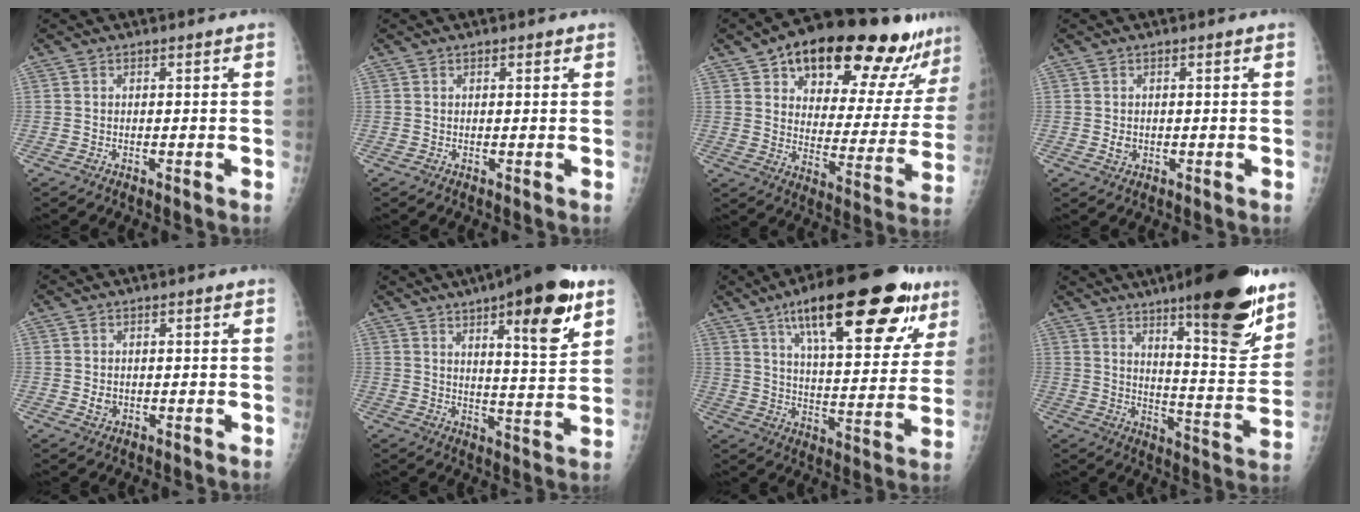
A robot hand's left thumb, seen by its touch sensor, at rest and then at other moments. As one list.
[{"total": 1.0, "force": [0.6, 0.5, 0.7], "torque": [-0.006, -0.001, 0.007]}, {"total": 26.7, "force": [17.9, 10.1, 17.0], "torque": [-0.202, -0.051, 0.252]}, {"total": 1.7, "force": [-0.1, 1.4, 0.9], "torque": [-0.008, 0.001, 0.003]}, {"total": 1.9, "force": [-0.1, 1.7, 1.0], "torque": [-0.009, 0.000, 0.004]}, {"total": 17.0, "force": [9.1, 4.3, 13.7], "torque": [-0.168, -0.042, 0.129]}, {"total": 27.9, "force": [15.4, 9.4, 21.2], "torque": [-0.281, -0.025, 0.234]}, {"total": 21.6, "force": [13.9, 4.4, 15.9], "torque": [-0.196, -0.081, 0.211]}]